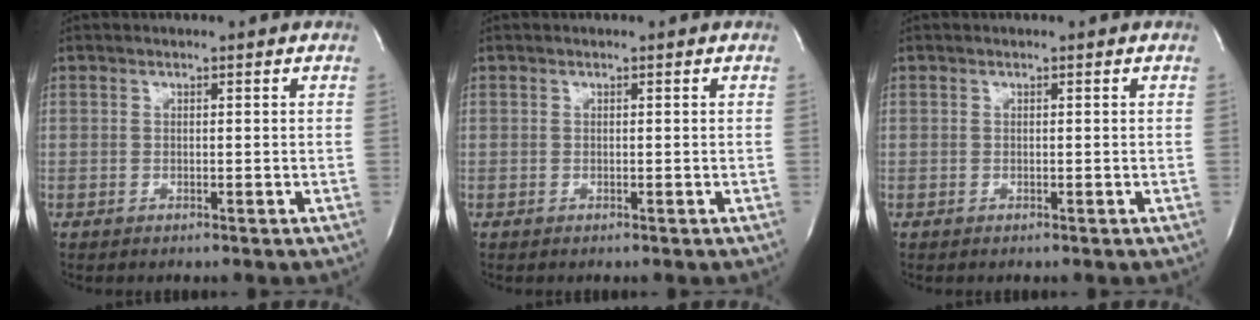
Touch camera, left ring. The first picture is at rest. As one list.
[{"total": 0.0}, {"total": 0.0}]